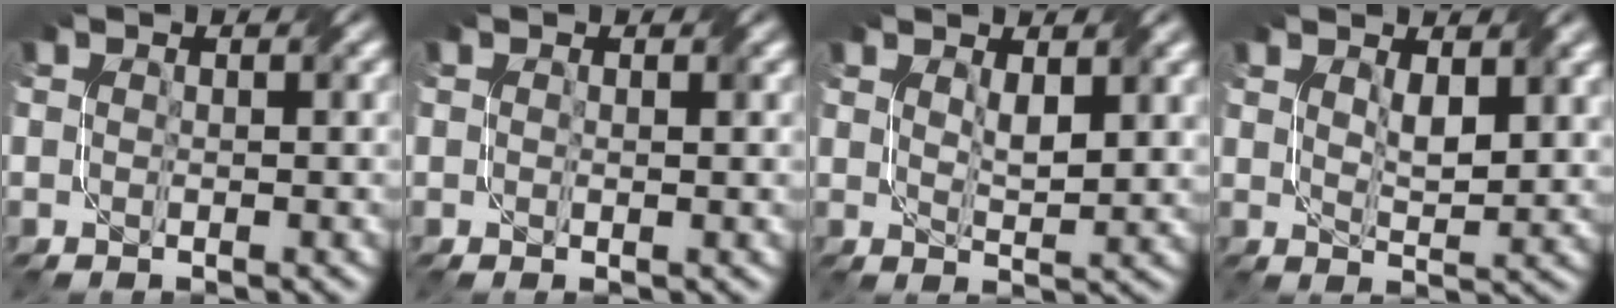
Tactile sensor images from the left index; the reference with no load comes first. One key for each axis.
{"total": 0.9, "fx": 0.2, "fy": 0.4, "fz": 0.7, "tx": -0.007, "ty": -0.002, "tz": 0.005}
{"total": 2.4, "fx": 1.2, "fy": 0.7, "fz": 1.9, "tx": -0.040, "ty": -0.004, "tz": 0.027}
{"total": 2.8, "fx": 1.4, "fy": 1.0, "fz": 2.2, "tx": -0.045, "ty": -0.006, "tz": 0.032}